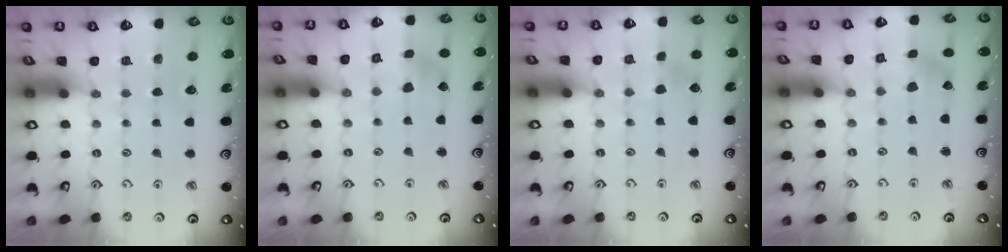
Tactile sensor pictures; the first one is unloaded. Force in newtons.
{"total": 3.5, "press": 3.5, "slide": 0.5}
{"total": 2.1, "press": 2.1, "slide": 0.3}
{"total": 1.2, "press": 1.2, "slide": 0.2}